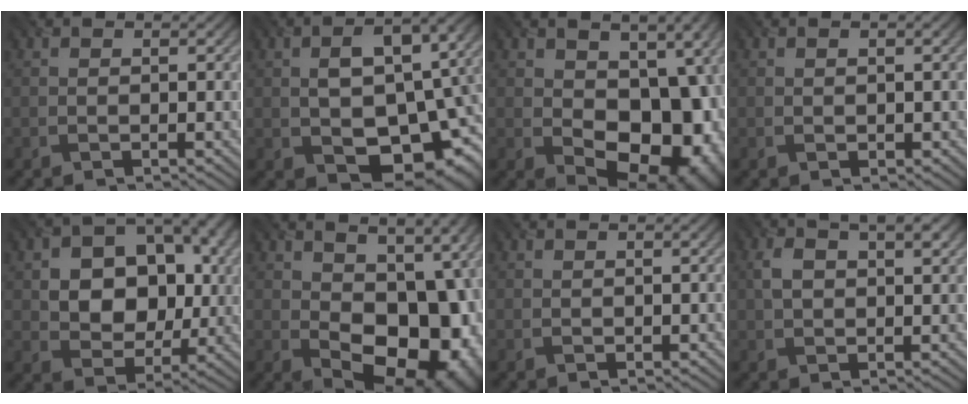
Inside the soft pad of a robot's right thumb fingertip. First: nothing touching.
{"total": 15.6, "force": [-2.0, 9.6, 12.1], "torque": [-0.169, -0.026, -0.001]}
{"total": 15.1, "force": [-1.1, 10.1, 11.2], "torque": [-0.142, -0.038, 0.007]}
{"total": 0.5, "force": [0.1, 0.4, 0.3], "torque": [-0.003, -0.003, 0.002]}
{"total": 10.8, "force": [1.2, 8.1, 7.1], "torque": [-0.128, -0.004, 0.012]}
{"total": 16.7, "force": [-0.2, 10.8, 12.8], "torque": [-0.155, -0.037, 0.028]}
{"total": 0.0}
{"total": 5.4, "force": [1.9, 3.0, 4.1], "torque": [-0.081, 0.003, 0.030]}